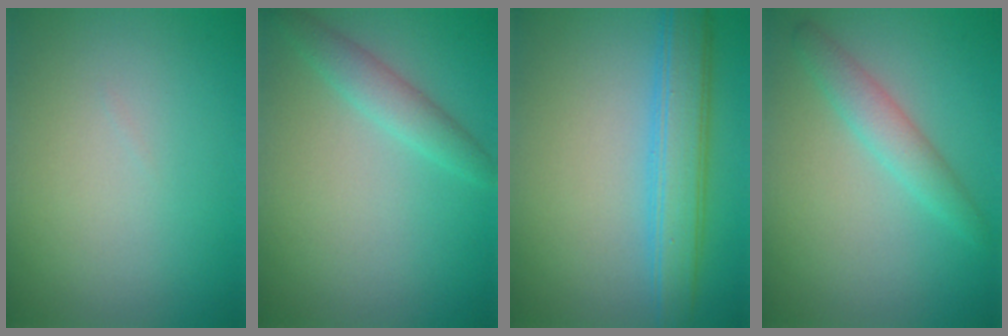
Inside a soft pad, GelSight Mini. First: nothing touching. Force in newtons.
{"total": 2.3, "press": 2.3, "slide": 0.1}
{"total": 4.8, "press": 4.8, "slide": 0.3}
{"total": 2.5, "press": 2.5, "slide": 0.1}